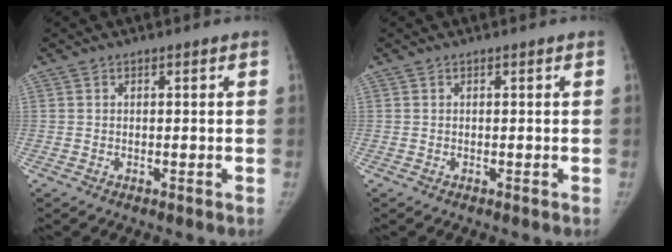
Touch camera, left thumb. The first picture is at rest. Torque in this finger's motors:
{"motor_torque": [0.17, 0.06, 0.12, -0.38, 0.07]}